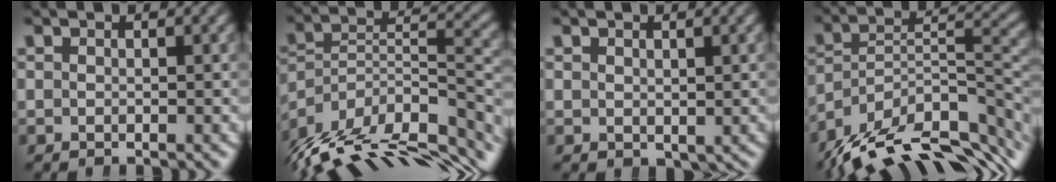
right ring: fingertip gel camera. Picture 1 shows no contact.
{"total": 14.3, "force": [-8.4, 7.6, 8.7], "torque": [-0.137, -0.047, -0.109]}
{"total": 0.6, "force": [0.2, 0.4, 0.4], "torque": [0.002, -0.007, 0.014]}
{"total": 13.6, "force": [-7.8, 6.9, 8.8], "torque": [-0.120, -0.037, -0.109]}